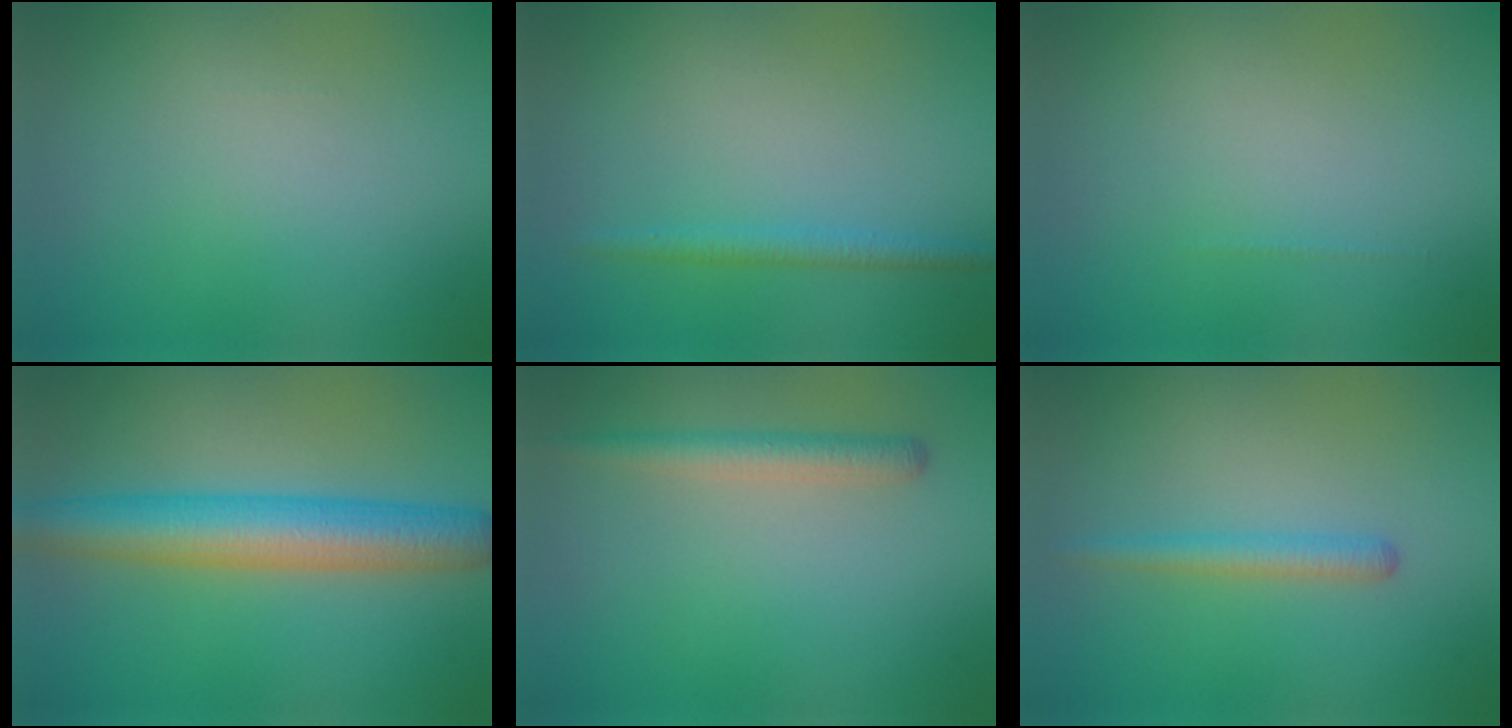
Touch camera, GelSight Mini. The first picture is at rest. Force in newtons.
{"total": 1.6, "press": 1.6, "slide": 0.1}
{"total": 0.0}
{"total": 6.9, "press": 6.9, "slide": 0.1}
{"total": 2.3, "press": 2.3, "slide": 0.2}
{"total": 1.7, "press": 1.7, "slide": 0.2}